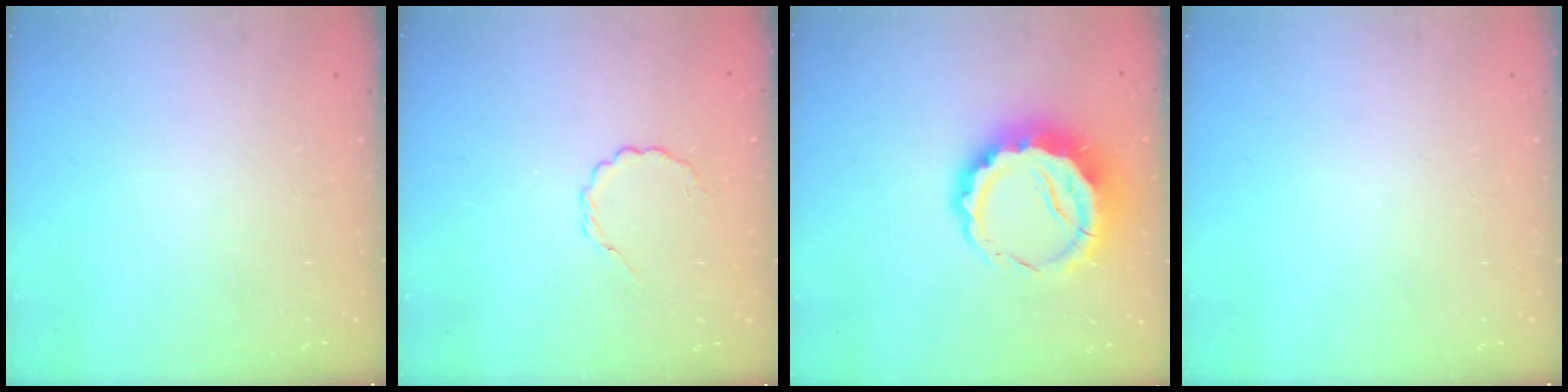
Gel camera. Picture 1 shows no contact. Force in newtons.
{"total": 2.9, "press": 2.6, "slide": 1.1}
{"total": 12.0, "press": 11.7, "slide": 2.7}
{"total": 0.0}